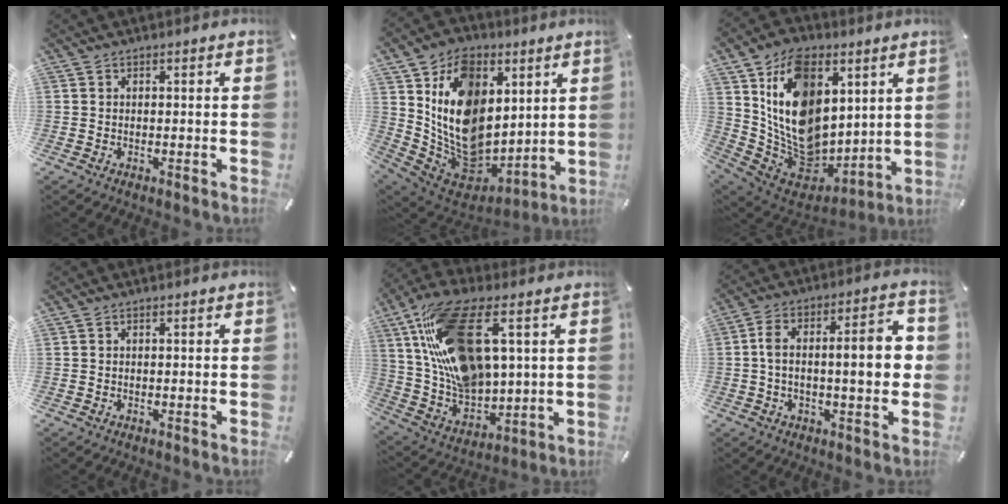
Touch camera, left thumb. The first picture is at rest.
{"total": 18.0, "force": [3.0, 14.7, 10.0], "torque": [-0.197, -0.039, 0.061]}
{"total": 18.7, "force": [5.3, 14.0, 11.2], "torque": [-0.213, -0.044, 0.104]}
{"total": 0.0}
{"total": 21.1, "force": [7.9, 11.5, 15.8], "torque": [-0.335, -0.017, 0.144]}
{"total": 12.3, "force": [-0.2, 4.6, 11.4], "torque": [-0.174, 0.008, -0.008]}